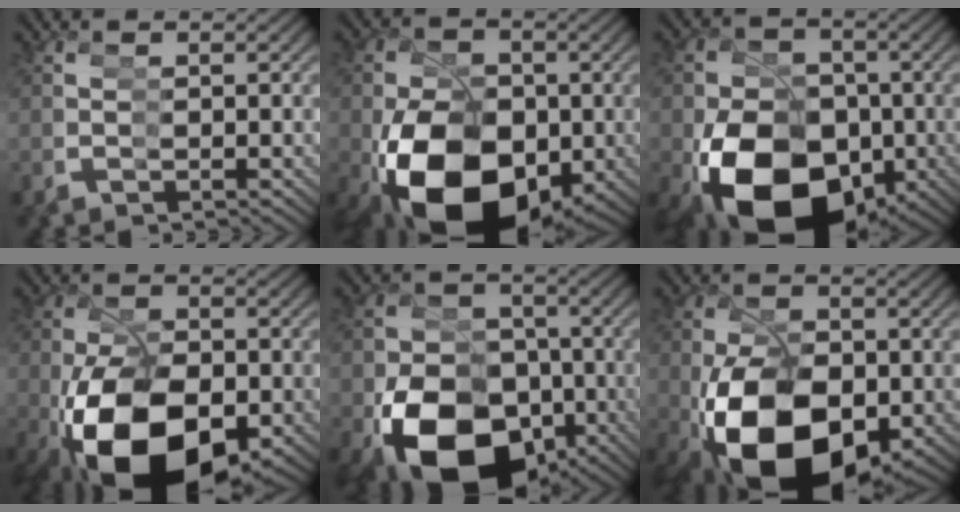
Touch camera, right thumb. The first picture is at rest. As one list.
[{"total": 13.9, "force": [-3.3, 9.2, 9.9], "torque": [-0.176, -0.036, -0.030]}, {"total": 15.9, "force": [-4.3, 10.8, 10.9], "torque": [-0.193, -0.046, -0.041]}, {"total": 11.2, "force": [-3.5, 6.4, 8.4], "torque": [-0.162, -0.025, -0.037]}, {"total": 13.7, "force": [-4.4, 9.5, 8.8], "torque": [-0.146, -0.045, -0.043]}, {"total": 12.7, "force": [-3.4, 7.9, 9.3], "torque": [-0.183, -0.039, -0.031]}]